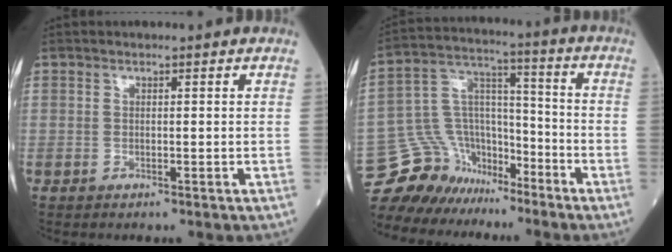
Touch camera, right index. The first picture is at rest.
{"total": 13.3, "force": [-11.6, 6.3, 1.5], "torque": [-0.042, 0.072, -0.208]}